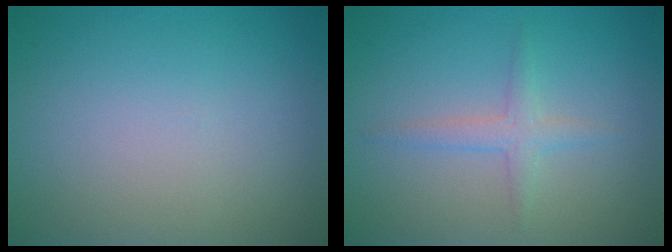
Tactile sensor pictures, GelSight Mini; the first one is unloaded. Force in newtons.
{"total": 1.7, "press": 1.7, "slide": 0.0}